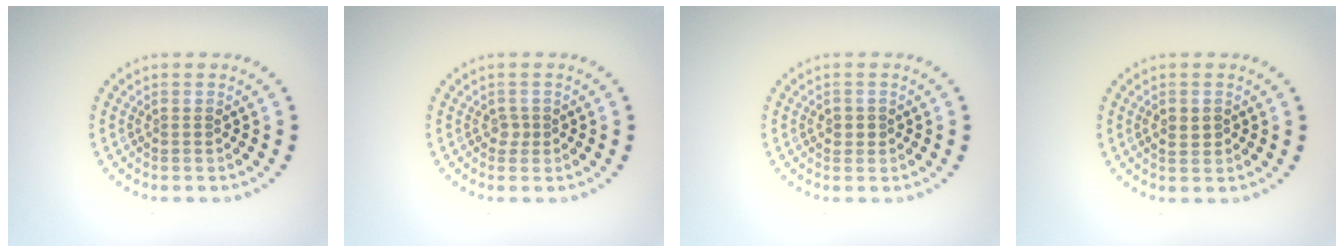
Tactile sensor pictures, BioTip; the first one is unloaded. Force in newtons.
{"total": 0.9, "press": 0.7, "slide": 0.5}
{"total": 1.1, "press": 1.1, "slide": 0.4}
{"total": 1.6, "press": 1.6, "slide": 0.2}